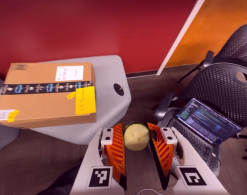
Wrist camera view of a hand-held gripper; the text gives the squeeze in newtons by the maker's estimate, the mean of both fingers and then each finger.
{"total": 7.5, "left": 7.6, "right": 7.5}